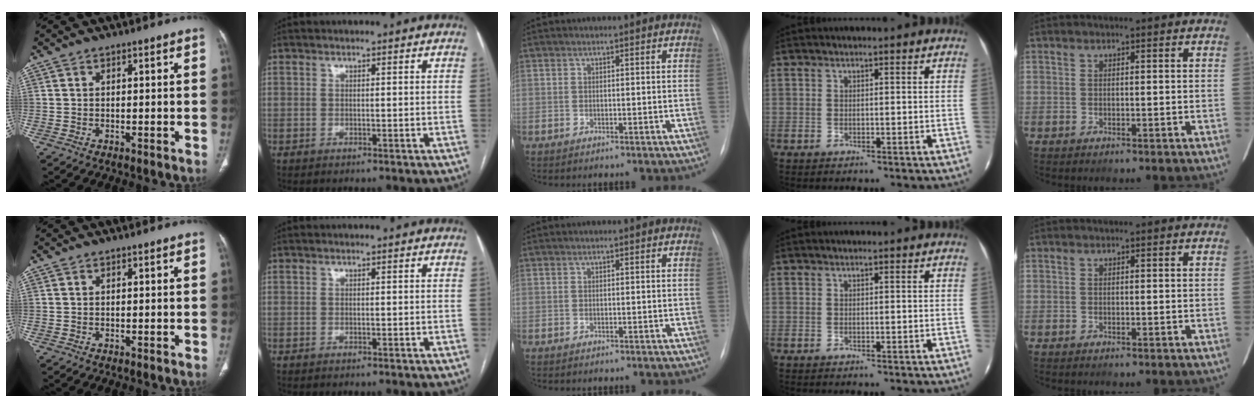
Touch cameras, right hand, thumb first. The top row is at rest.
{}